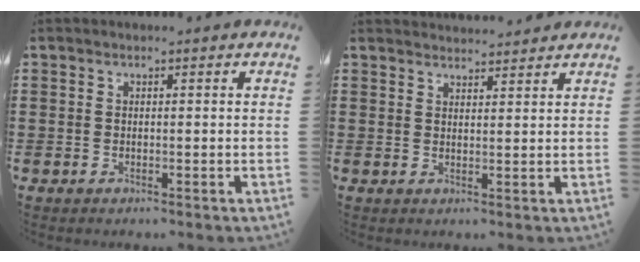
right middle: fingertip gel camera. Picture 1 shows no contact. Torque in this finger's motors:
{"motor_torque": [0.06, 0.04, -0.11, -0.01]}